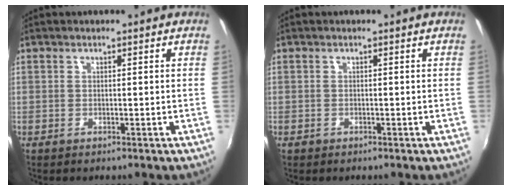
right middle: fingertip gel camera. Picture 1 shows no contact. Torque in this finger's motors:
{"motor_torque": [-0.11, -0.10, -0.05, -0.02]}